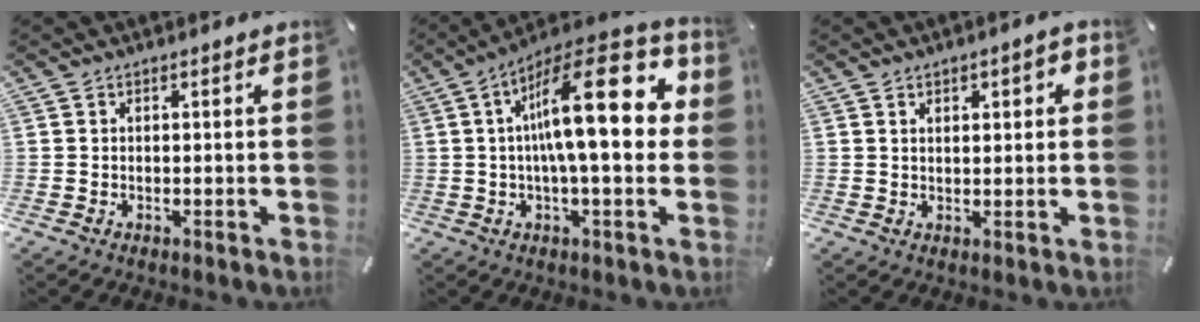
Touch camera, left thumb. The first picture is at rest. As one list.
[{"total": 21.3, "force": [3.6, 6.8, 19.9], "torque": [-0.319, -0.025, 0.045]}, {"total": 2.7, "force": [0.9, 1.5, 2.1], "torque": [-0.033, 0.002, 0.011]}]